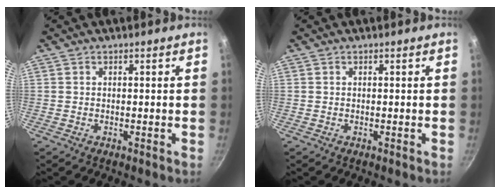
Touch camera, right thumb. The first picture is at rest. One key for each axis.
{"total": 0.0}